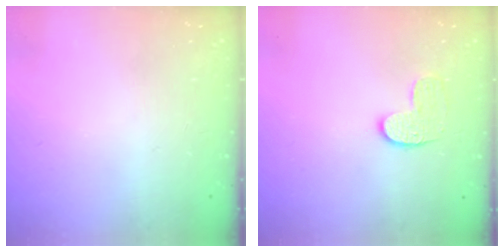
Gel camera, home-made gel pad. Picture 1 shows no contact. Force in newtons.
{"total": 6.8, "press": 6.8, "slide": 0.2}